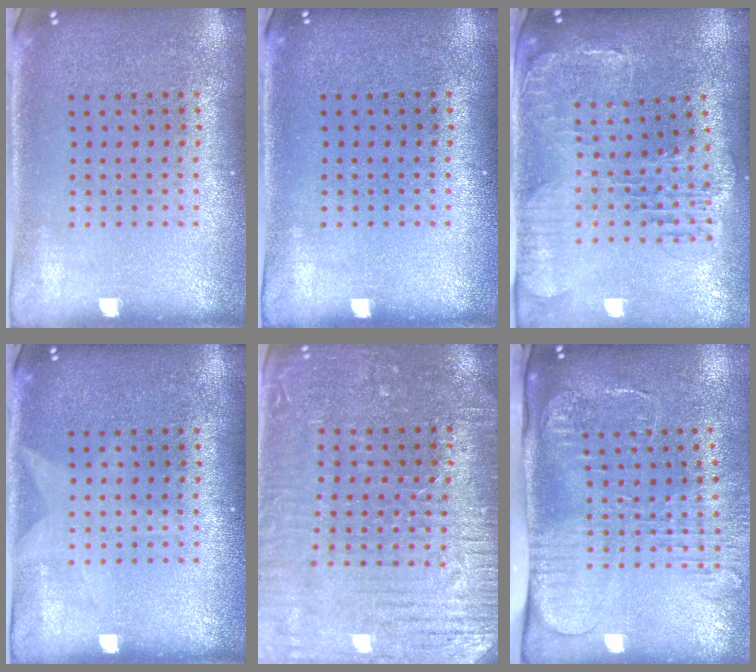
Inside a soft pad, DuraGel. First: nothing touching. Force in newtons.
{"total": 0.0}
{"total": 1.6, "press": 1.5, "slide": 0.4}
{"total": 0.8, "press": 0.8, "slide": 0.1}
{"total": 3.3, "press": 3.2, "slide": 0.9}
{"total": 2.7, "press": 2.0, "slide": 1.7}